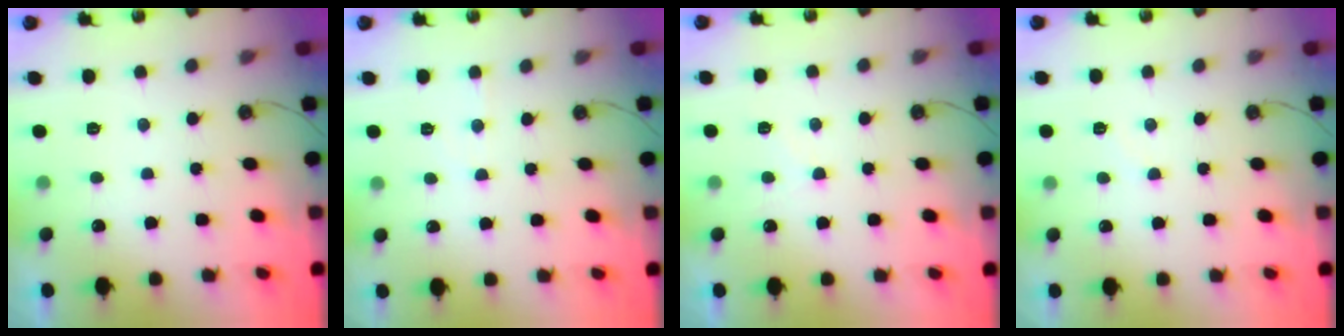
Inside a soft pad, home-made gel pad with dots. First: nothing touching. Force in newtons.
{"total": 3.6, "press": 3.6, "slide": 0.5}
{"total": 4.8, "press": 4.8, "slide": 0.6}
{"total": 5.1, "press": 5.0, "slide": 0.7}